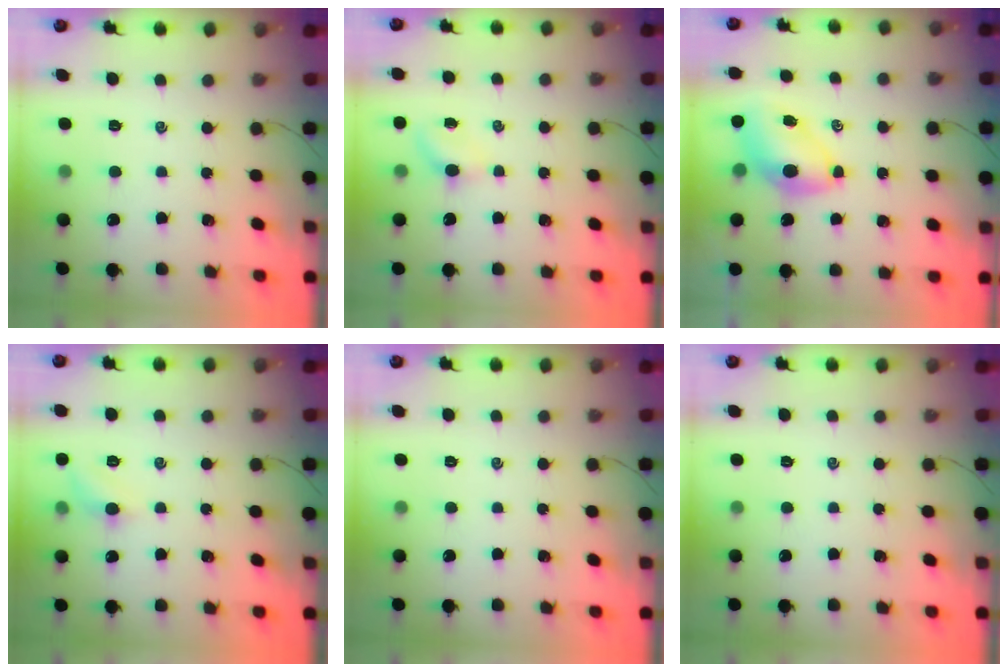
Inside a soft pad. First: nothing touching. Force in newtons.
{"total": 2.8, "press": 2.7, "slide": 0.9}
{"total": 7.2, "press": 7.1, "slide": 1.0}
{"total": 5.7, "press": 5.5, "slide": 1.5}
{"total": 0.0}
{"total": 0.0}